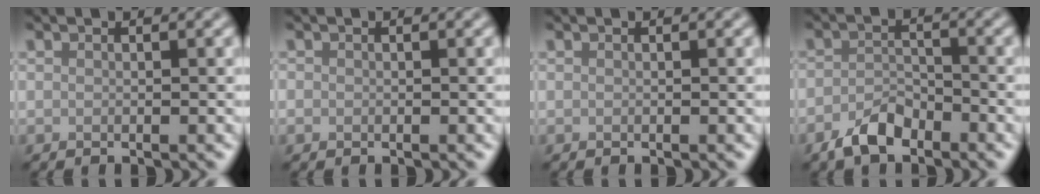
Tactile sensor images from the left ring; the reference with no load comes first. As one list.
[{"total": 0.5, "force": [-0.1, 0.5, 0.0], "torque": [0.001, -0.005, -0.003]}, {"total": 0.0}, {"total": 3.1, "force": [-2.2, 1.5, 1.6], "torque": [-0.029, 0.004, -0.048]}]